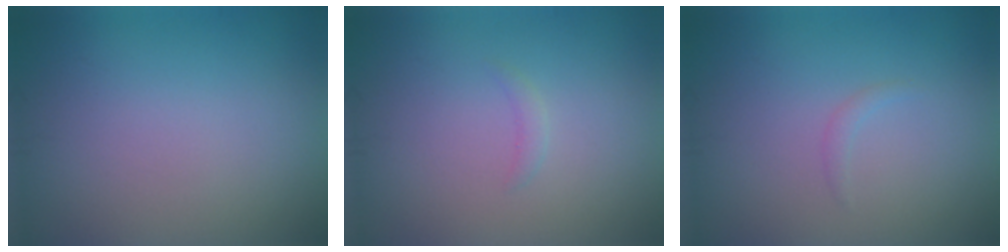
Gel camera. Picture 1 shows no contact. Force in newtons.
{"total": 0.7, "press": 0.7, "slide": 0.1}
{"total": 0.7, "press": 0.6, "slide": 0.1}